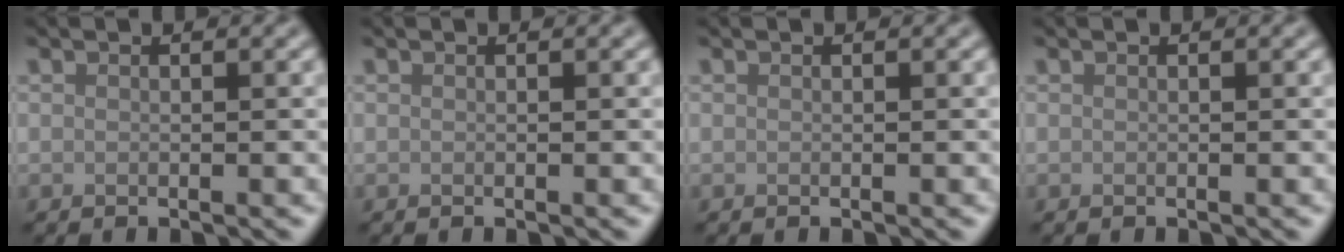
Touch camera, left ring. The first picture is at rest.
{"total": 0.0}
{"total": 0.0}
{"total": 0.0}